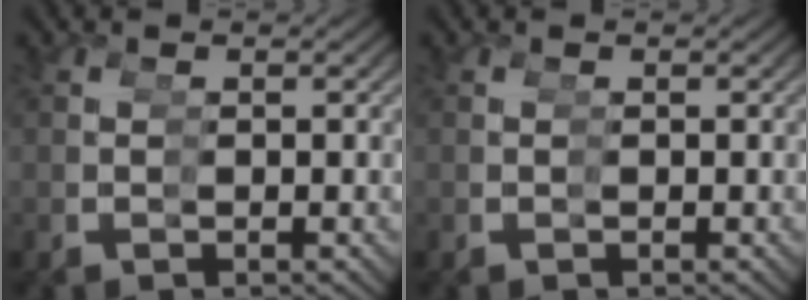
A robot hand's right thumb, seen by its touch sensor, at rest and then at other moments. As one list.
[{"total": 0.0}]